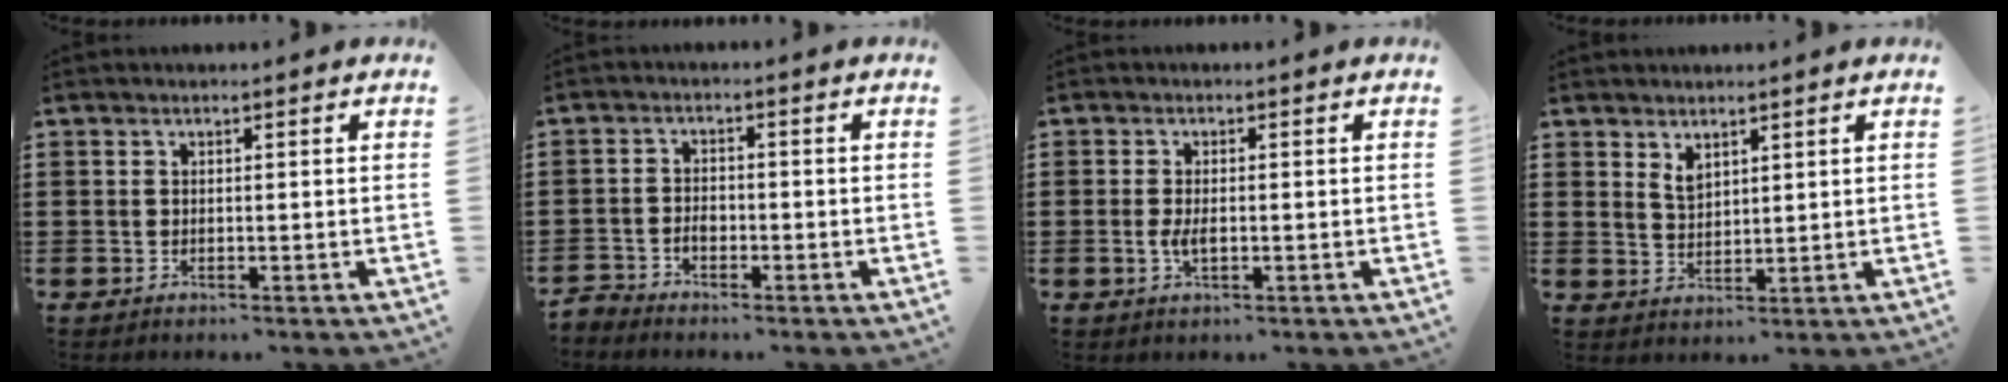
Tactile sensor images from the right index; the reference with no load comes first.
{"total": 2.1, "force": [-1.6, 1.1, 0.8], "torque": [-0.019, 0.006, -0.033]}
{"total": 2.7, "force": [-0.4, 1.1, 2.4], "torque": [-0.053, -0.001, -0.011]}
{"total": 2.5, "force": [1.9, 1.2, 1.1], "torque": [-0.025, 0.004, 0.035]}